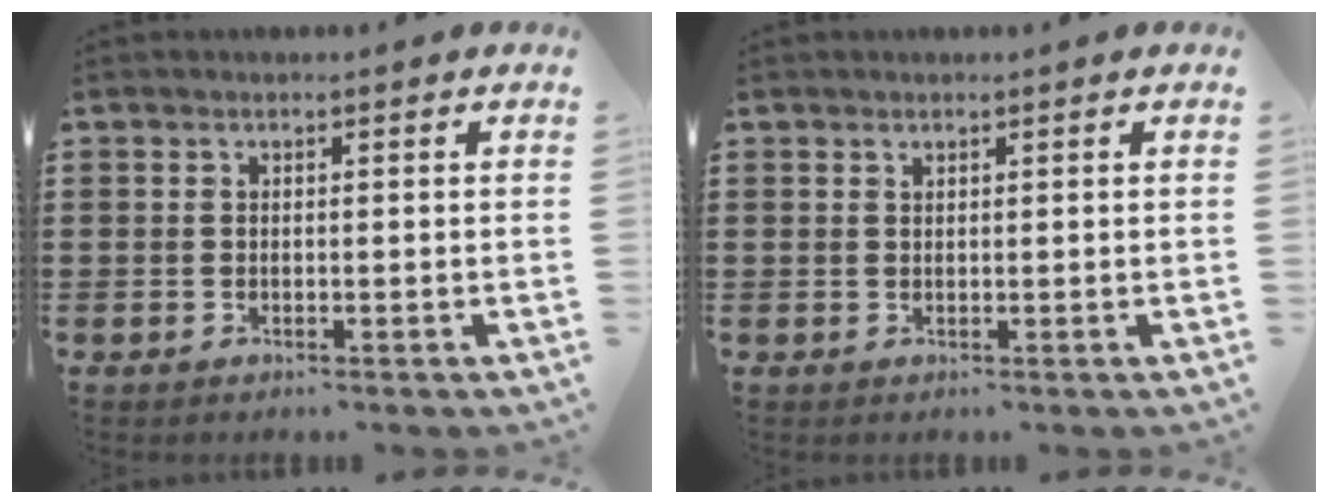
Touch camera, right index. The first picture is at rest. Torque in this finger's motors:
{"motor_torque": [-0.32, 0.26, -0.06, -0.01]}